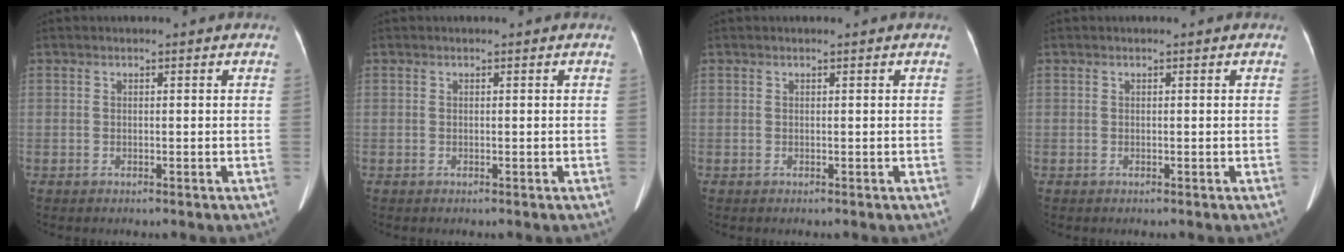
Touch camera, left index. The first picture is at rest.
{"total": 0.0}
{"total": 0.0}
{"total": 0.0}